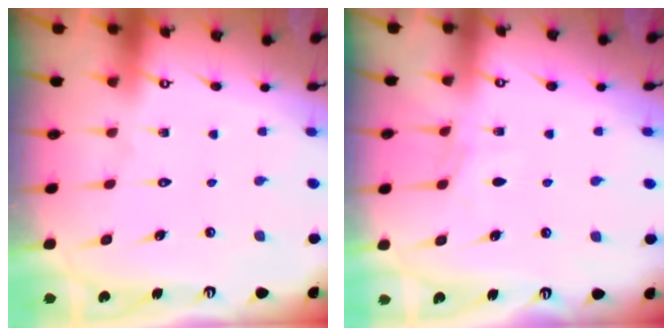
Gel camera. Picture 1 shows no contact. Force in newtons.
{"total": 3.2, "press": 3.1, "slide": 0.5}